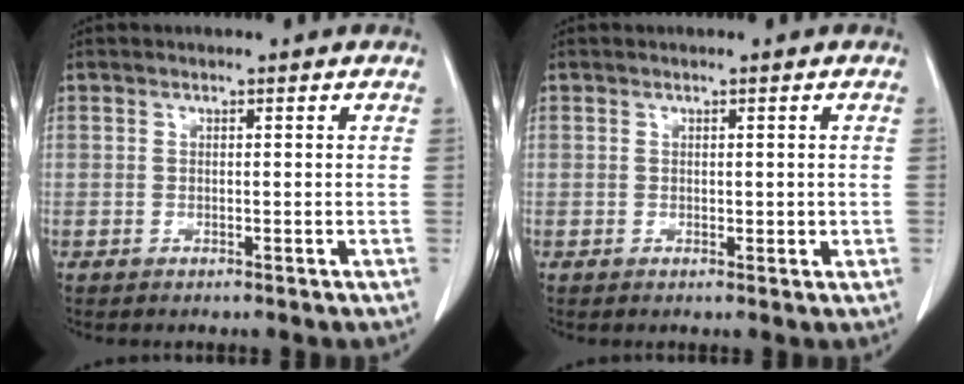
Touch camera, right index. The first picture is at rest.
{"total": 1.4, "force": [0.0, 0.8, 1.1], "torque": [-0.011, -0.002, 0.005]}